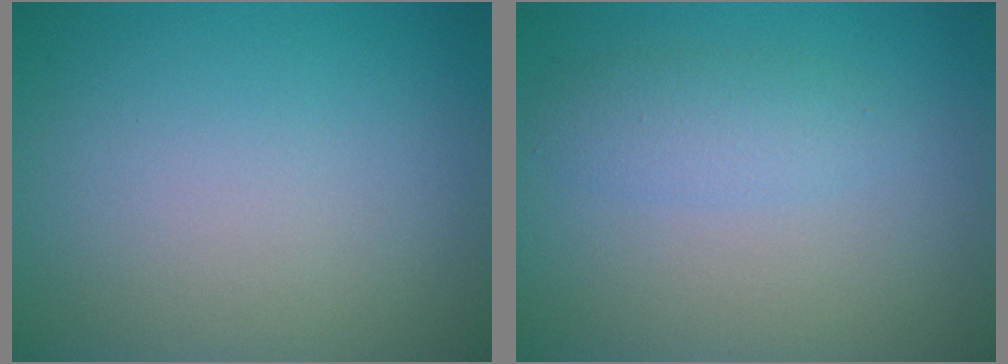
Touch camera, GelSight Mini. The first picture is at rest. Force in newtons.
{"total": 2.1, "press": 2.0, "slide": 0.2}